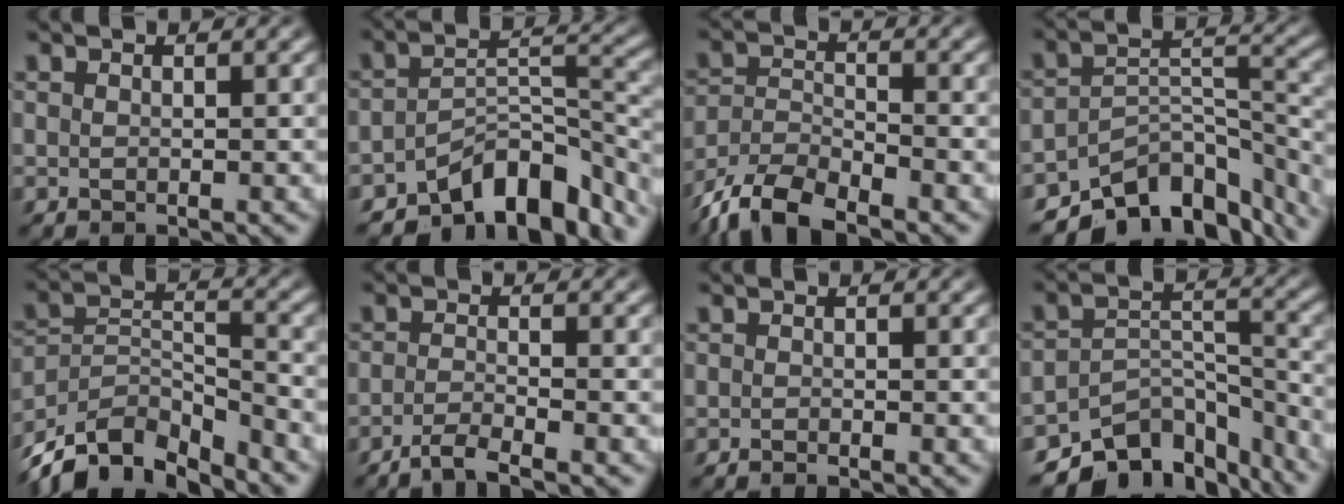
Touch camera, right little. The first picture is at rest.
{"total": 11.4, "force": [-7.2, 5.4, 7.0], "torque": [-0.100, -0.032, -0.097]}
{"total": 7.1, "force": [-4.9, 4.0, 3.2], "torque": [-0.070, -0.025, -0.076]}
{"total": 12.0, "force": [-8.3, 6.2, 6.0], "torque": [-0.081, -0.024, -0.123]}
{"total": 11.0, "force": [-7.5, 6.0, 5.3], "torque": [-0.088, -0.049, -0.106]}
{"total": 2.8, "force": [-2.5, -0.2, 1.2], "torque": [-0.023, -0.009, -0.040]}
{"total": 0.9, "force": [-0.8, -0.4, 0.1], "torque": [-0.005, -0.006, -0.013]}
{"total": 11.5, "force": [-7.6, 6.9, 5.3], "torque": [-0.085, -0.042, -0.108]}